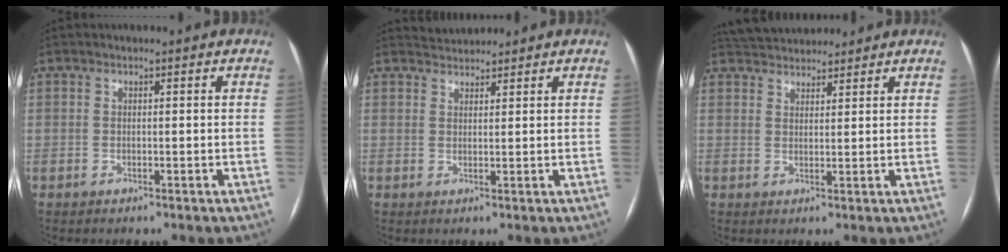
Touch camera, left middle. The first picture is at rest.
{"total": 2.1, "force": [2.0, 0.1, -0.4], "torque": [-0.001, 0.011, 0.040]}
{"total": 7.3, "force": [6.8, 1.8, 1.6], "torque": [-0.030, 0.029, 0.111]}